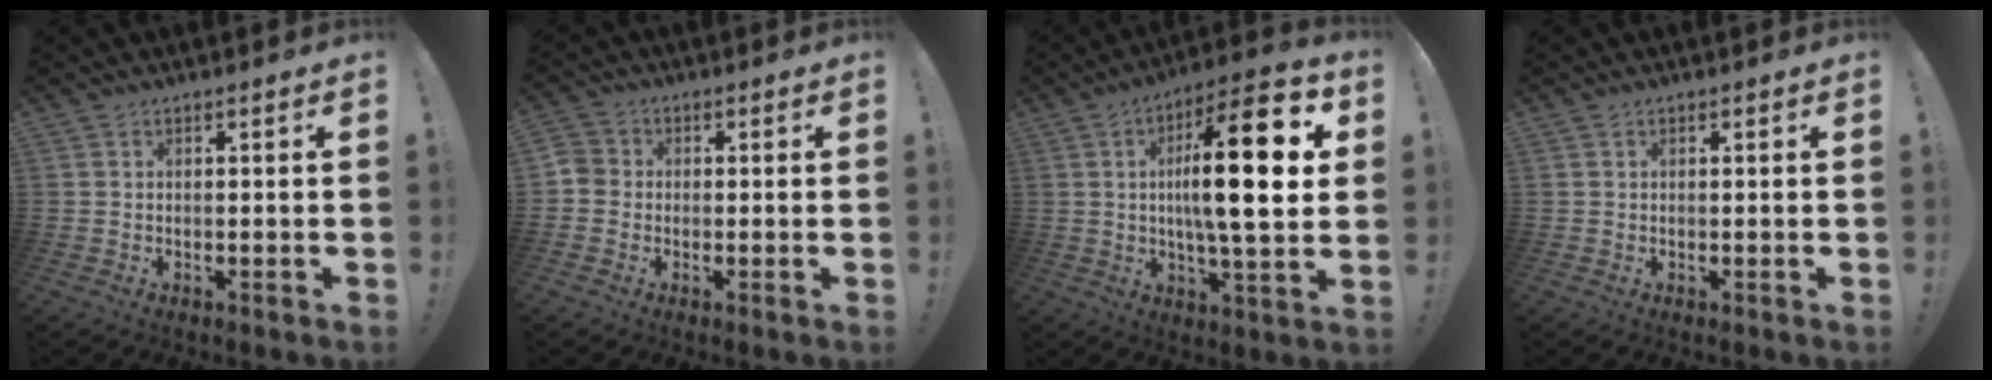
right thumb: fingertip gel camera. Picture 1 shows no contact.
{"total": 3.7, "force": [-1.1, 3.3, 1.2], "torque": [-0.029, 0.011, -0.020]}
{"total": 21.5, "force": [3.4, 5.3, 20.5], "torque": [-0.333, -0.008, 0.038]}
{"total": 0.0}